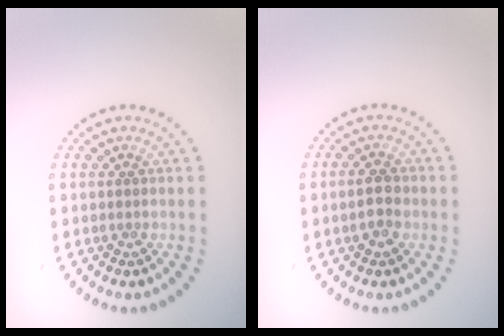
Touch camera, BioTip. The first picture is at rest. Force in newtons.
{"total": 2.2, "press": 2.2, "slide": 0.3}